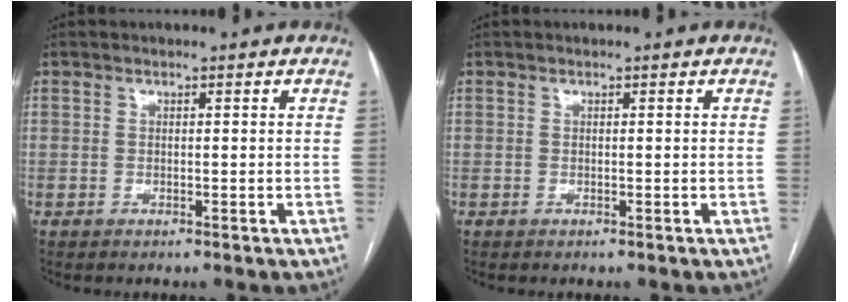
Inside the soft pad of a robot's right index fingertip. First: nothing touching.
{"total": 0.0}